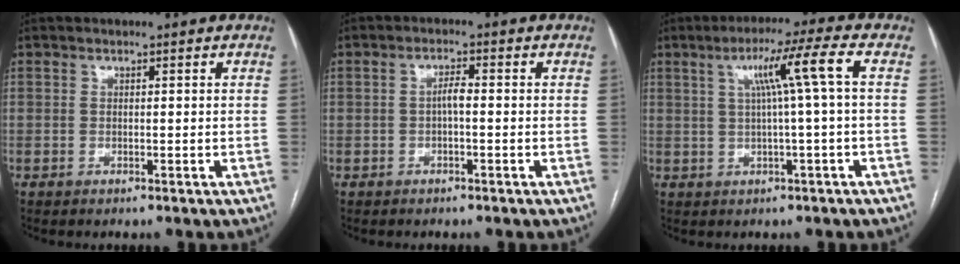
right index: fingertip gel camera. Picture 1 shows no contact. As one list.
[{"total": 2.0, "force": [-0.4, 0.4, 1.9], "torque": [-0.033, 0.005, -0.007]}, {"total": 7.5, "force": [1.4, -1.5, 7.2], "torque": [-0.123, 0.016, 0.030]}]